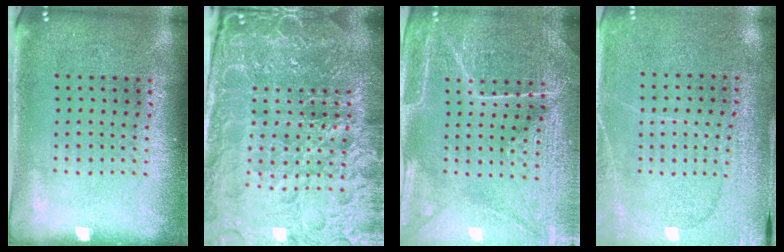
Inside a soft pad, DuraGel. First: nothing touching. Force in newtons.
{"total": 6.9, "press": 6.1, "slide": 3.2}
{"total": 4.4, "press": 4.3, "slide": 1.1}
{"total": 2.9, "press": 2.8, "slide": 0.4}